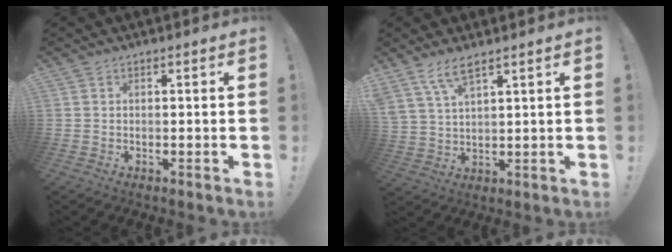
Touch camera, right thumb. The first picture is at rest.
{"total": 6.3, "force": [4.6, 1.4, 4.0], "torque": [-0.082, -0.019, 0.087]}